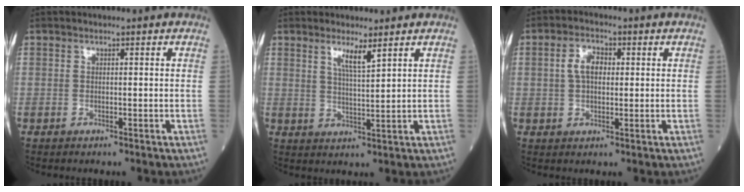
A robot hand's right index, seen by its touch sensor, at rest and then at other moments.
{"total": 3.5, "force": [2.3, -0.1, 2.6], "torque": [-0.051, -0.007, 0.043]}
{"total": 4.4, "force": [0.7, 2.6, 3.4], "torque": [-0.069, 0.013, 0.012]}